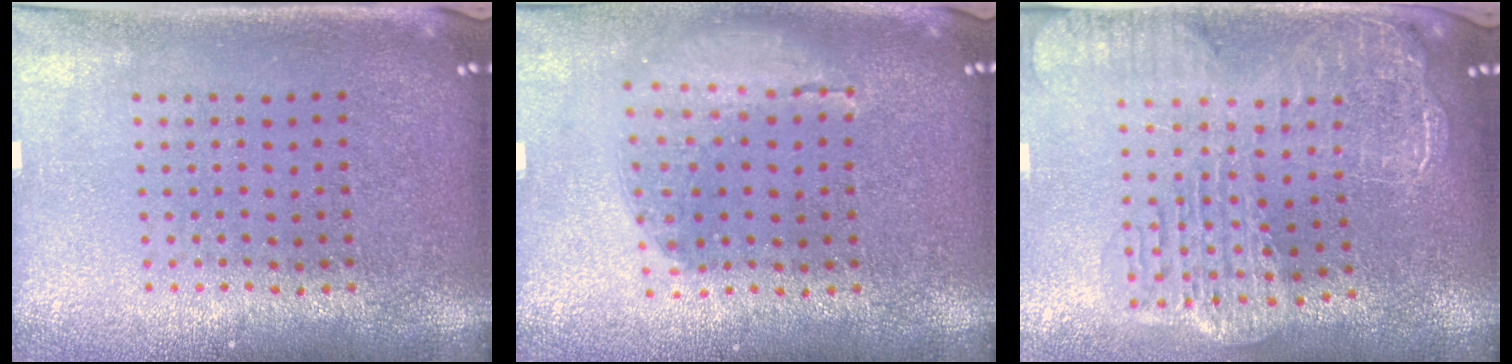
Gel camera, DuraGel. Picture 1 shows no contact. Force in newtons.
{"total": 1.2, "press": 1.2, "slide": 0.3}
{"total": 2.9, "press": 2.4, "slide": 1.7}